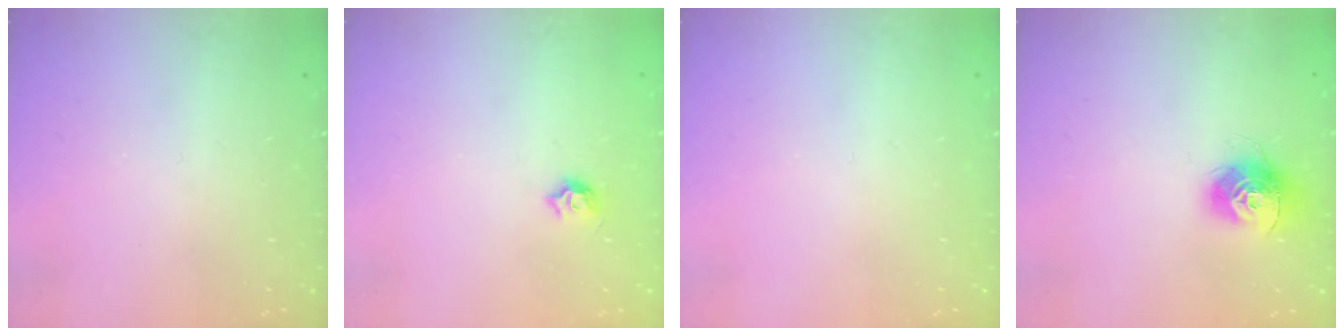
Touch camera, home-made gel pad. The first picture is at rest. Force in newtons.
{"total": 4.1, "press": 4.0, "slide": 0.7}
{"total": 0.0}
{"total": 12.1, "press": 12.1, "slide": 0.8}